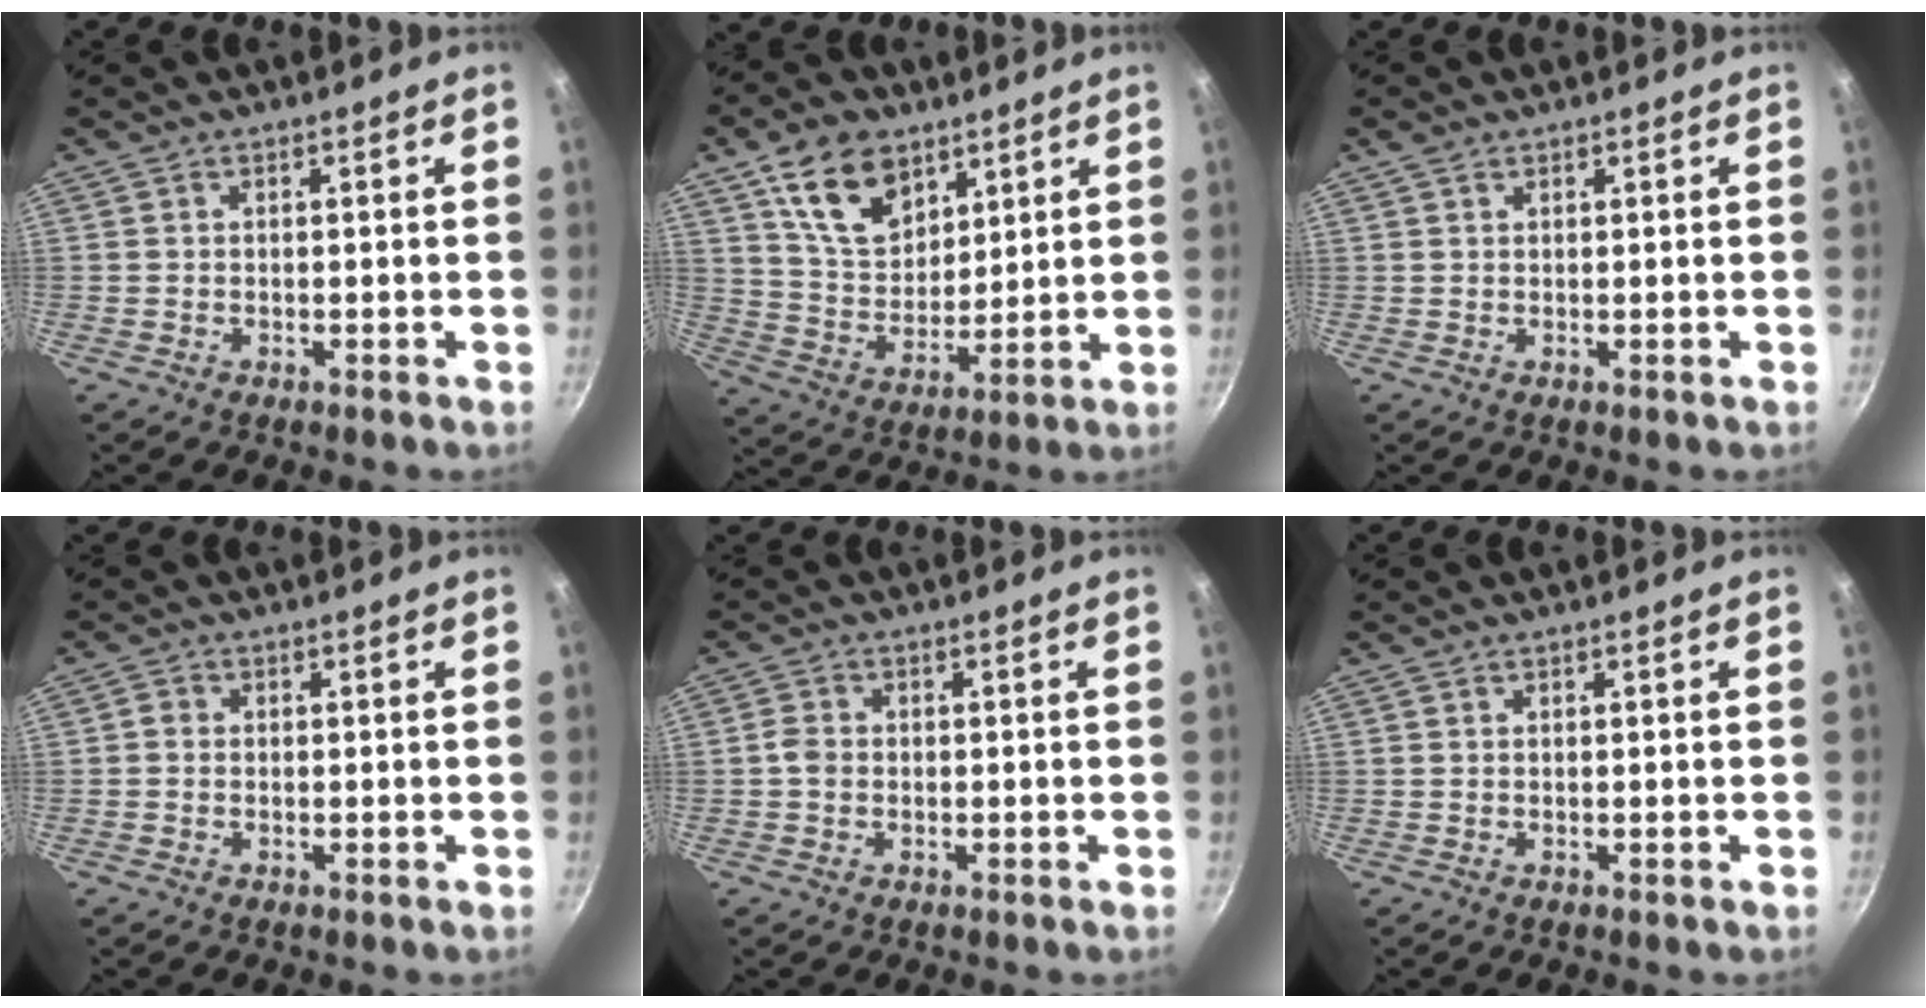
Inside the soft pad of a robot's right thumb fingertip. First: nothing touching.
{"total": 14.2, "force": [7.9, 9.1, 7.6], "torque": [-0.097, -0.034, 0.155]}
{"total": 1.4, "force": [1.0, 0.9, 0.5], "torque": [-0.010, -0.002, 0.019]}
{"total": 1.4, "force": [-0.1, 1.3, 0.6], "torque": [-0.009, 0.009, -0.004]}
{"total": 2.5, "force": [-0.3, 2.1, 1.3], "torque": [-0.020, 0.010, -0.009]}
{"total": 0.0}